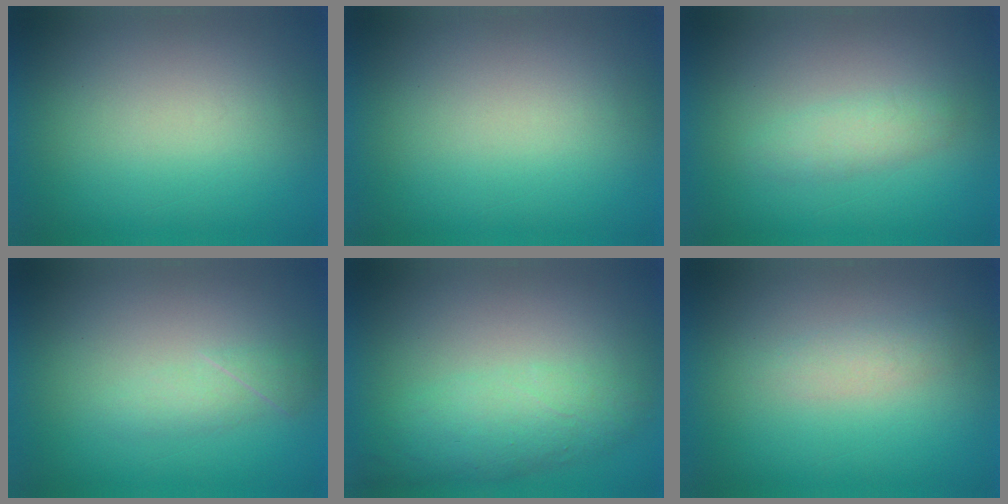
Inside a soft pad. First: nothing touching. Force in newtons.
{"total": 3.0}
{"total": 2.3}
{"total": 2.2}
{"total": 4.2}
{"total": 1.9}